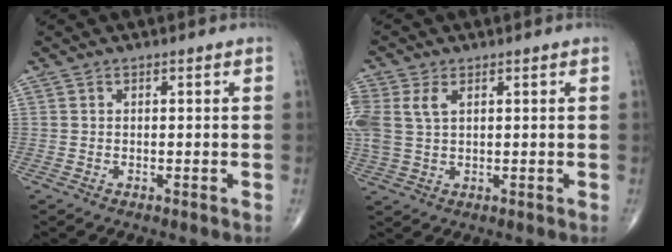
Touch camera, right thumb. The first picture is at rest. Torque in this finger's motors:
{"motor_torque": [0.31, 0.32, 0.38, 0.17, 0.11]}